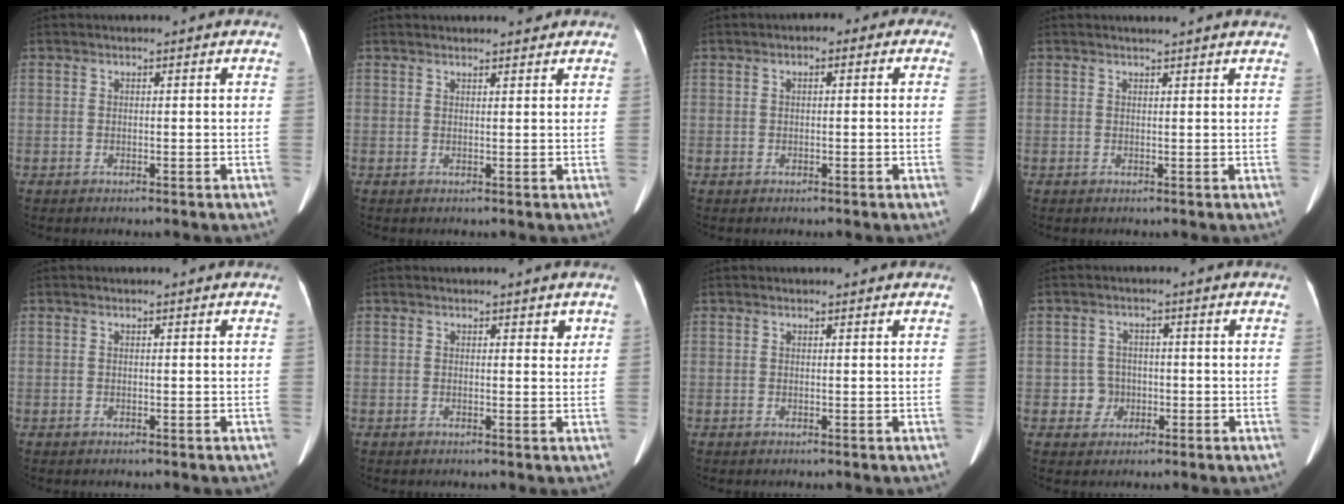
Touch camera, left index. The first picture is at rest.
{"total": 3.0, "force": [2.8, 0.5, 1.0], "torque": [-0.013, 0.011, 0.036]}
{"total": 1.8, "force": [0.3, 1.0, 1.5], "torque": [-0.019, 0.015, -0.002]}
{"total": 4.3, "force": [4.1, -0.1, 1.4], "torque": [-0.020, 0.013, 0.040]}
{"total": 0.0}
{"total": 1.6, "force": [1.2, 0.8, 0.8], "torque": [-0.003, -0.002, 0.011]}
{"total": 1.0, "force": [0.9, 0.2, 0.2], "torque": [-0.011, 0.006, 0.012]}
{"total": 3.2, "force": [-0.7, 3.1, 0.1], "torque": [0.005, 0.009, -0.009]}